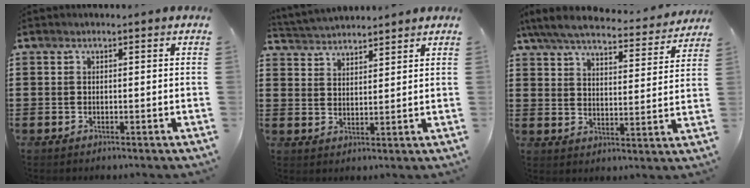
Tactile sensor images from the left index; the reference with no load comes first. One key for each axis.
{"total": 3.2, "fx": 3.1, "fy": 0.3, "fz": -0.1, "tx": -0.011, "ty": -0.009, "tz": 0.058}
{"total": 6.5, "fx": 6.0, "fy": 0.7, "fz": 2.4, "tx": -0.073, "ty": -0.035, "tz": 0.102}